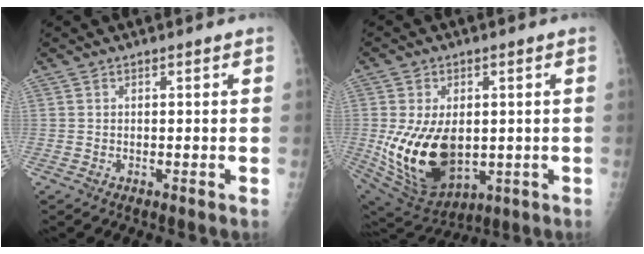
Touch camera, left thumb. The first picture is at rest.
{"total": 17.6, "force": [-1.2, 11.1, 13.6], "torque": [-0.232, -0.015, 0.011]}